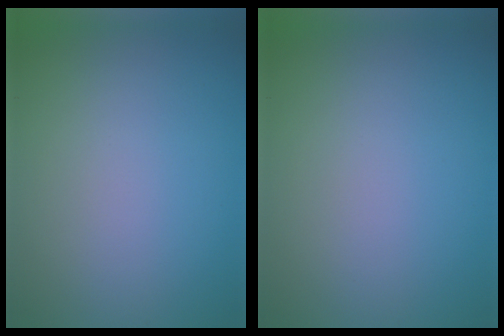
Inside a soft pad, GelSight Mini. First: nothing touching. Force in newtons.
{"total": 0.0}